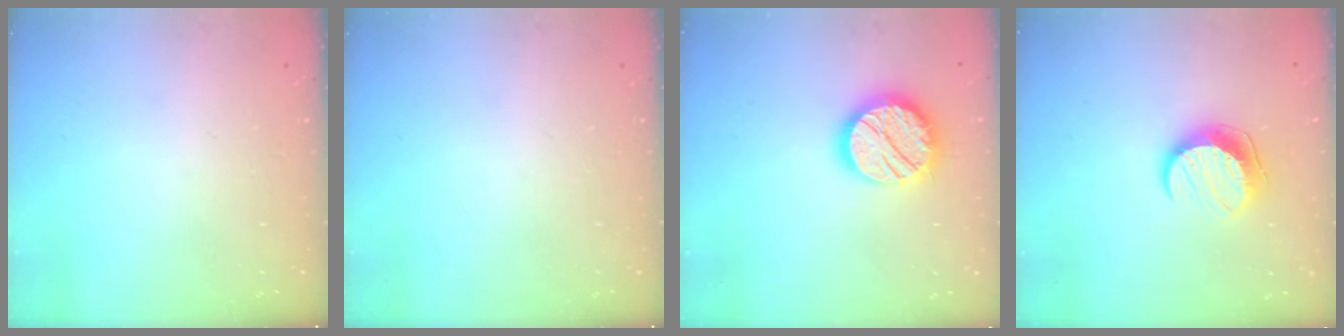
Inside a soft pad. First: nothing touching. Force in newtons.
{"total": 0.0}
{"total": 16.4, "press": 16.4, "slide": 1.3}
{"total": 10.1, "press": 10.1, "slide": 0.2}